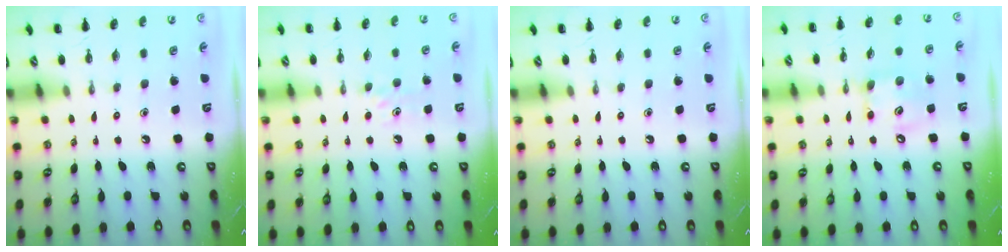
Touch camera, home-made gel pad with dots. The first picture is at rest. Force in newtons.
{"total": 3.6, "press": 3.4, "slide": 1.4}
{"total": 0.0}
{"total": 8.4, "press": 8.3, "slide": 0.8}